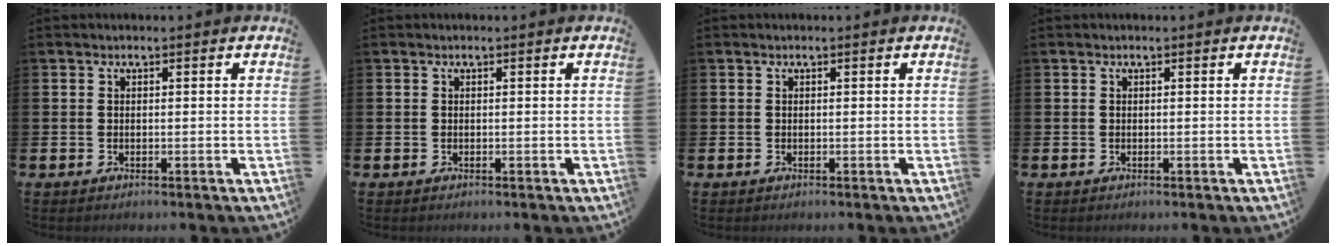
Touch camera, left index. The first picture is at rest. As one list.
[{"total": 0.0}, {"total": 0.0}, {"total": 0.0}]